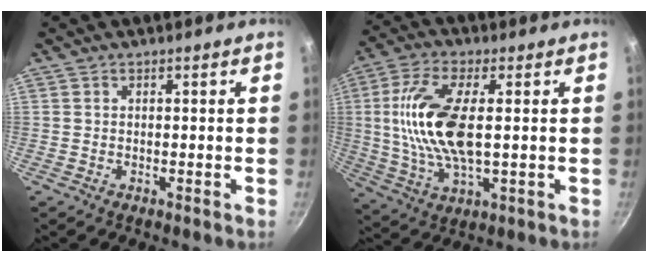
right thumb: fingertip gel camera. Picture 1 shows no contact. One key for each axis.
{"total": 15.7, "fx": 1.3, "fy": 6.5, "fz": 14.2, "tx": -0.300, "ty": -0.002, "tz": 0.028}